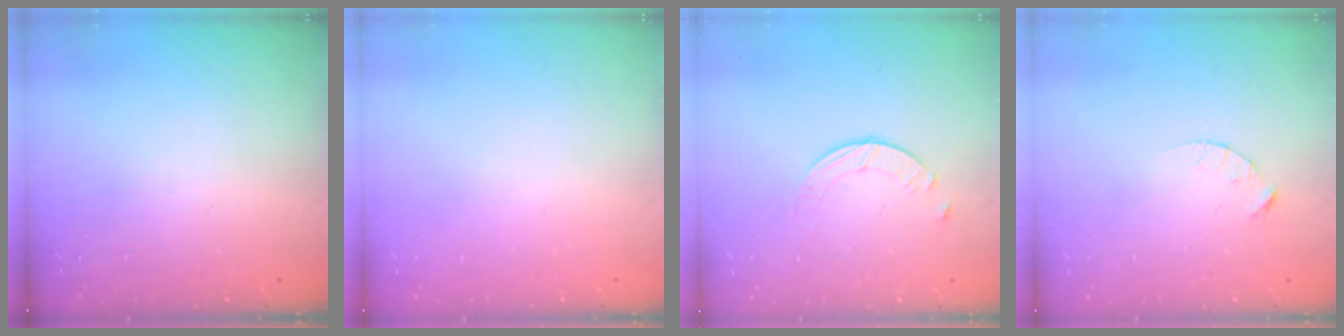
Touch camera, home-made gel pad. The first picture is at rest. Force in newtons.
{"total": 0.0}
{"total": 2.5, "press": 2.5, "slide": 0.3}
{"total": 2.1, "press": 2.1, "slide": 0.3}